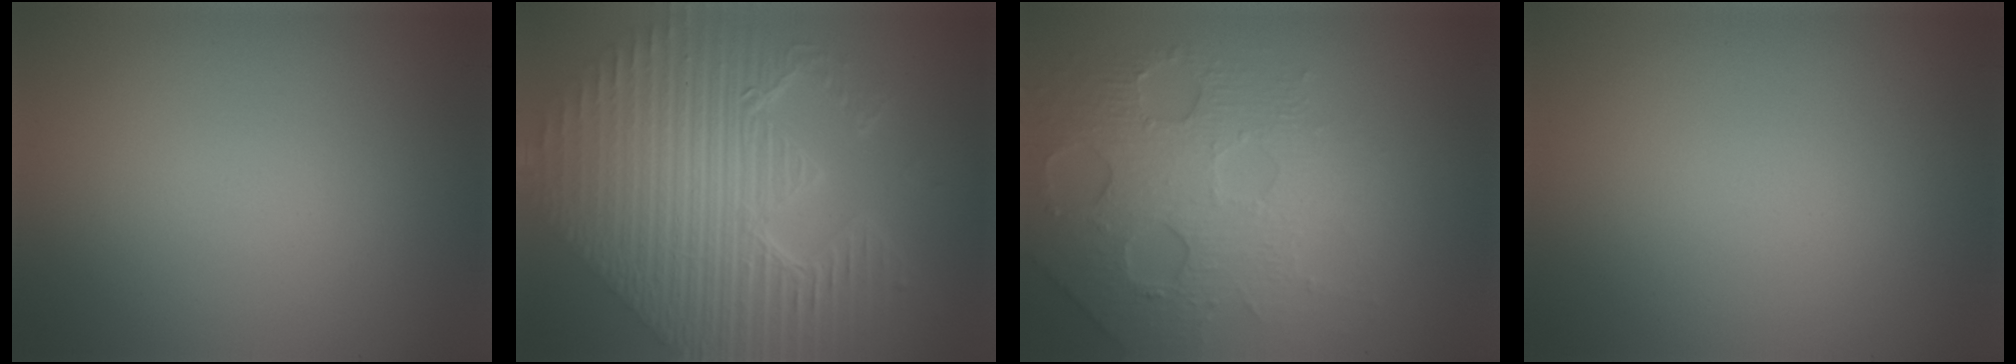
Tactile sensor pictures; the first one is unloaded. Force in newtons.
{"total": 12.0, "press": 7.8, "slide": 9.1}
{"total": 6.3, "press": 4.7, "slide": 4.3}
{"total": 0.0}